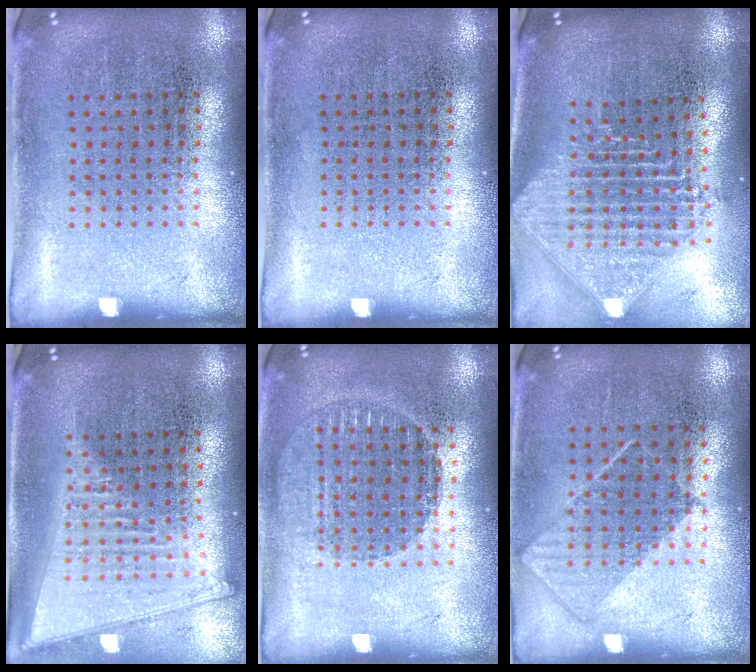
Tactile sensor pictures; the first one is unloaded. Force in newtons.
{"total": 0.0}
{"total": 2.5, "press": 1.9, "slide": 1.6}
{"total": 2.0, "press": 1.7, "slide": 1.0}
{"total": 1.4, "press": 1.3, "slide": 0.6}
{"total": 0.8, "press": 0.6, "slide": 0.5}